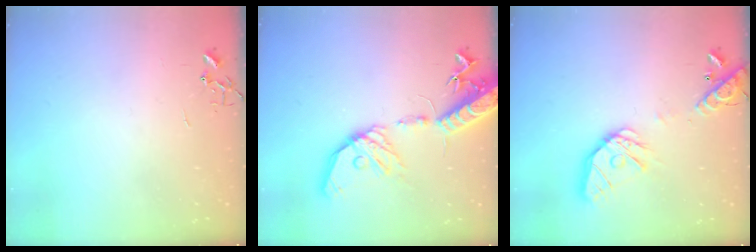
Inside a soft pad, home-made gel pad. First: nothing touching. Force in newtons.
{"total": 20.1, "press": 19.7, "slide": 3.7}
{"total": 17.6, "press": 17.3, "slide": 2.8}